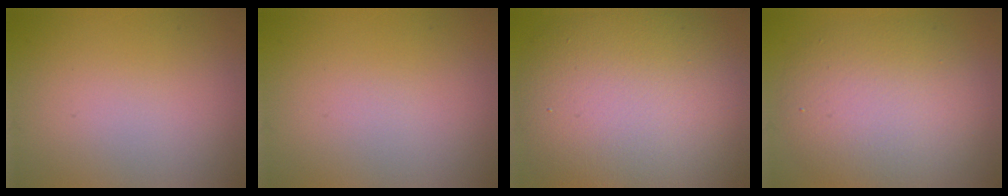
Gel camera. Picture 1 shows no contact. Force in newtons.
{"total": 0.0}
{"total": 13.4, "press": 13.4, "slide": 0.4}
{"total": 7.3, "press": 7.3, "slide": 0.5}